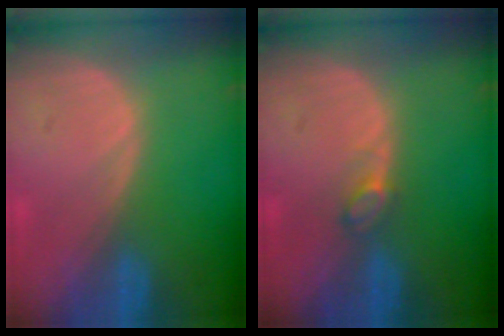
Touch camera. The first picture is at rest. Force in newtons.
{"total": 2.0, "press": 1.9, "slide": 0.2}